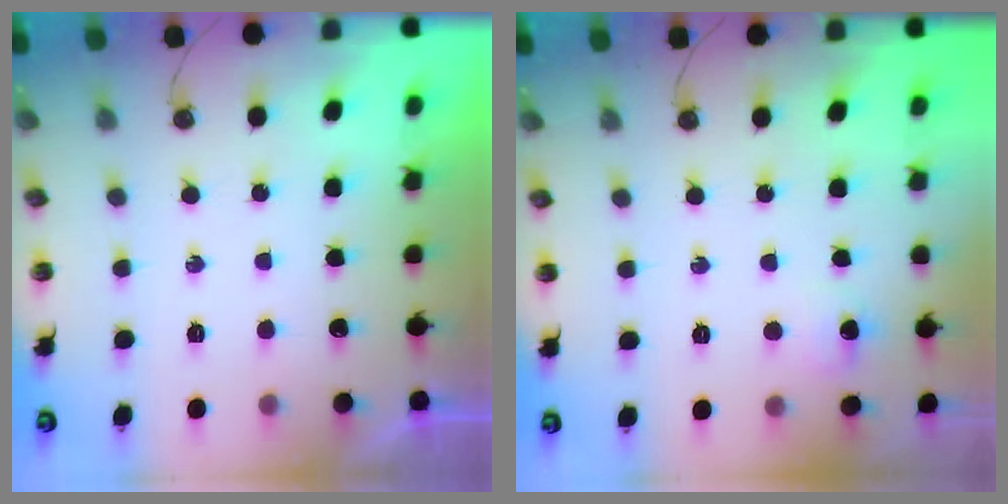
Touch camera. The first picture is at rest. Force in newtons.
{"total": 7.8, "press": 3.5, "slide": 7.0}